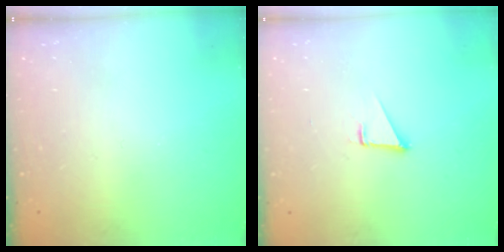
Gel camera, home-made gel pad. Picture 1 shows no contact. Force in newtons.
{"total": 1.9, "press": 1.9, "slide": 0.1}